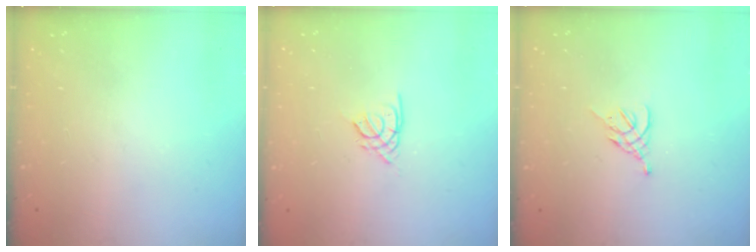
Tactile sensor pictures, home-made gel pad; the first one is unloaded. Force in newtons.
{"total": 1.9, "press": 1.8, "slide": 0.5}
{"total": 4.7, "press": 4.6, "slide": 0.7}